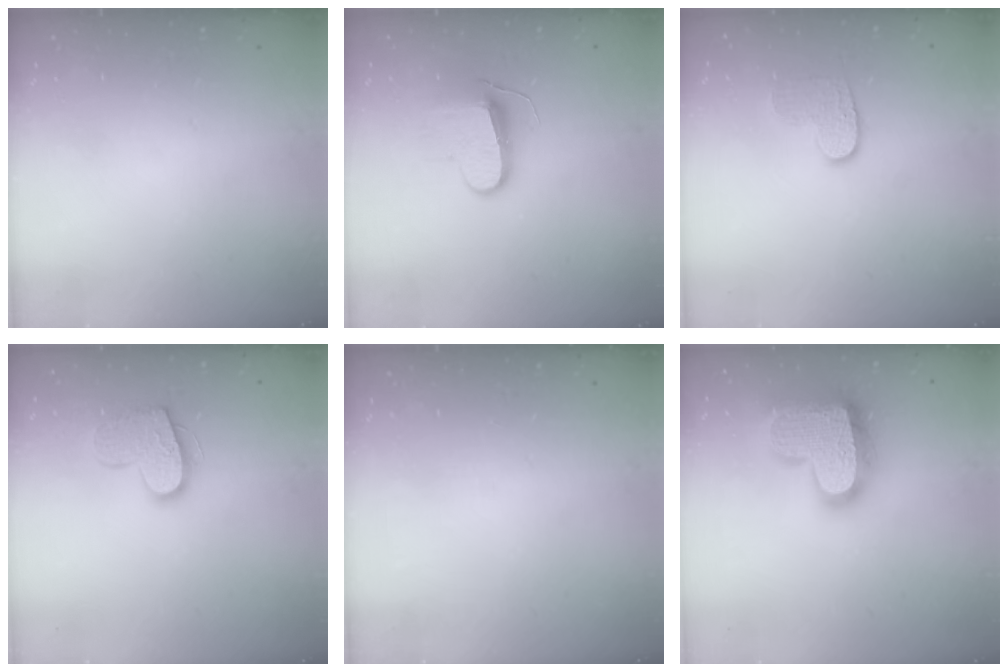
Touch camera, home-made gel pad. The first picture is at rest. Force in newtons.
{"total": 9.1, "press": 9.1, "slide": 0.3}
{"total": 7.0, "press": 7.0, "slide": 0.2}
{"total": 13.3, "press": 13.3, "slide": 0.9}
{"total": 0.0}
{"total": 20.8, "press": 20.7, "slide": 1.5}